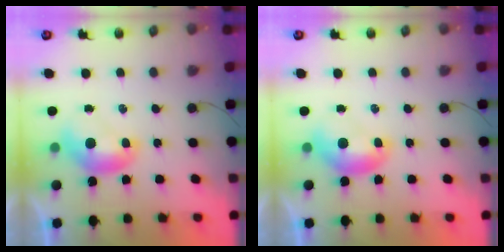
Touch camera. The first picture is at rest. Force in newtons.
{"total": 0.0}